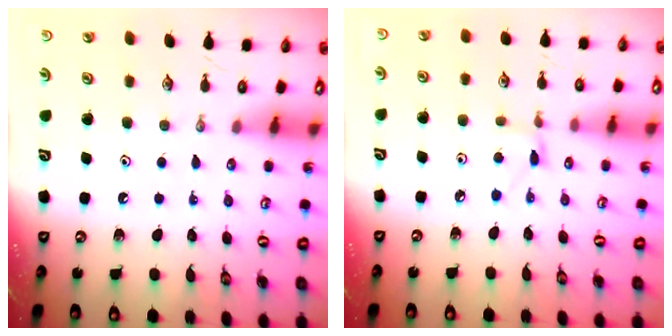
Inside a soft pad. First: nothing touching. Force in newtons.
{"total": 3.5, "press": 3.5, "slide": 0.5}